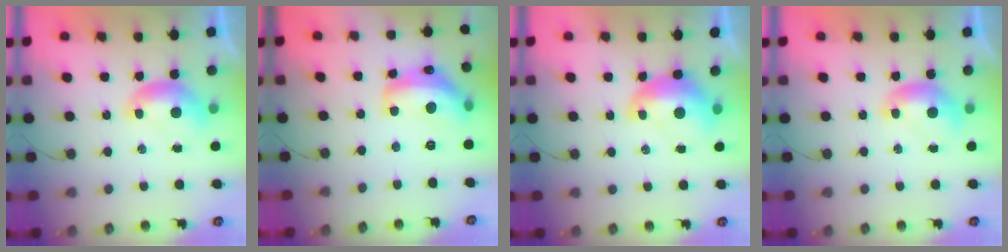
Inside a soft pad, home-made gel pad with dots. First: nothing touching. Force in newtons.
{"total": 10.7, "press": 10.7, "slide": 0.8}
{"total": 2.6, "press": 2.5, "slide": 0.7}
{"total": 0.0}